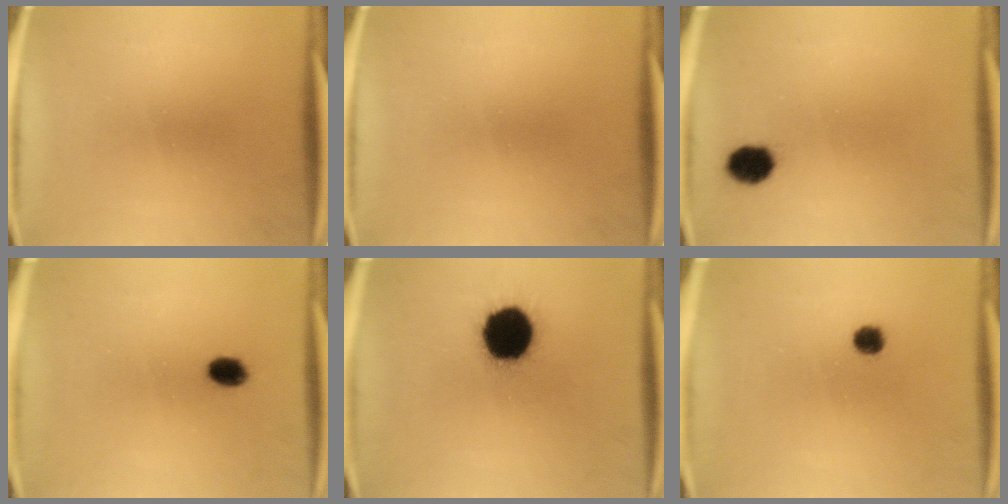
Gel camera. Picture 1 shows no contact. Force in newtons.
{"total": 0.0}
{"total": 5.6}
{"total": 3.3}
{"total": 19.1}
{"total": 2.8}